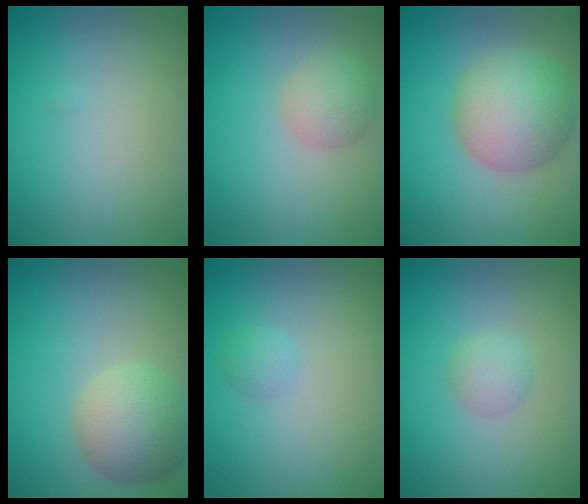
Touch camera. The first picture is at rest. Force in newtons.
{"total": 2.6, "press": 2.6, "slide": 0.1}
{"total": 6.8, "press": 6.8, "slide": 0.3}
{"total": 5.4, "press": 5.4, "slide": 0.3}
{"total": 0.9, "press": 0.8, "slide": 0.1}
{"total": 1.6, "press": 1.6, "slide": 0.0}